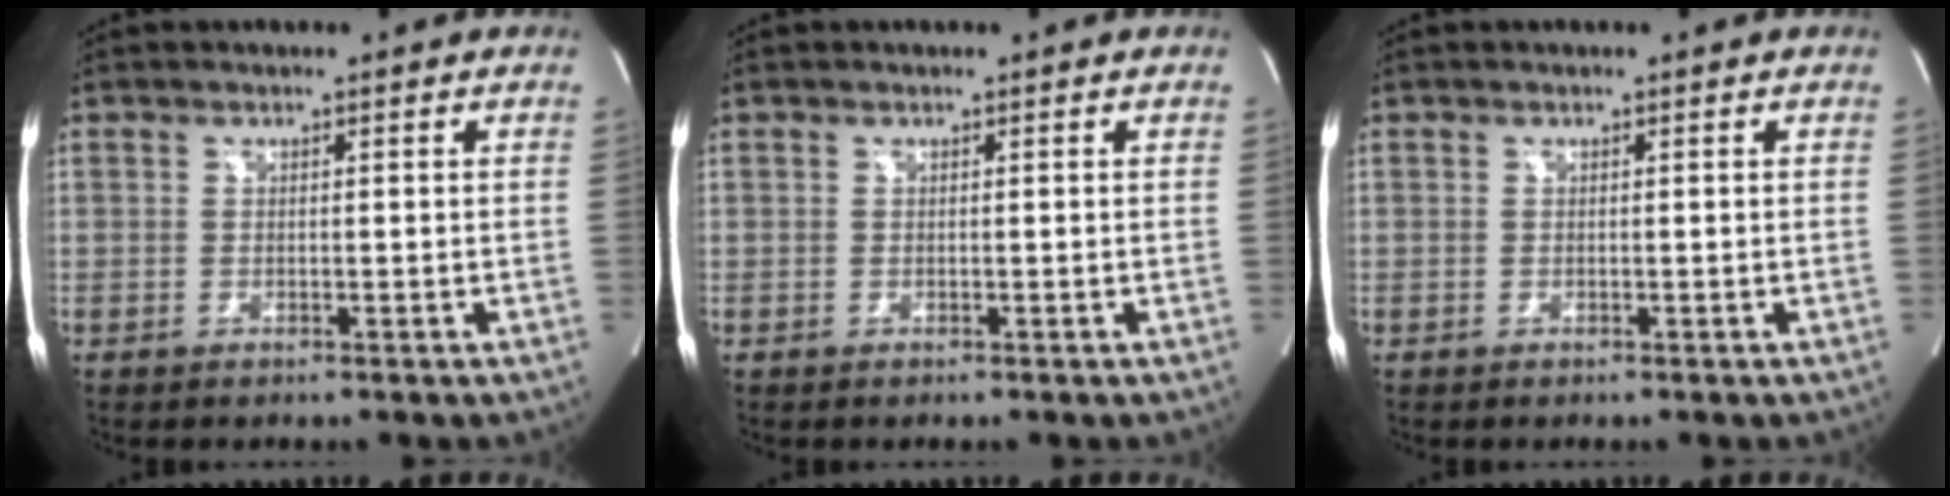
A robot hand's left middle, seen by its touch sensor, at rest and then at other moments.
{"total": 0.0}
{"total": 0.0}